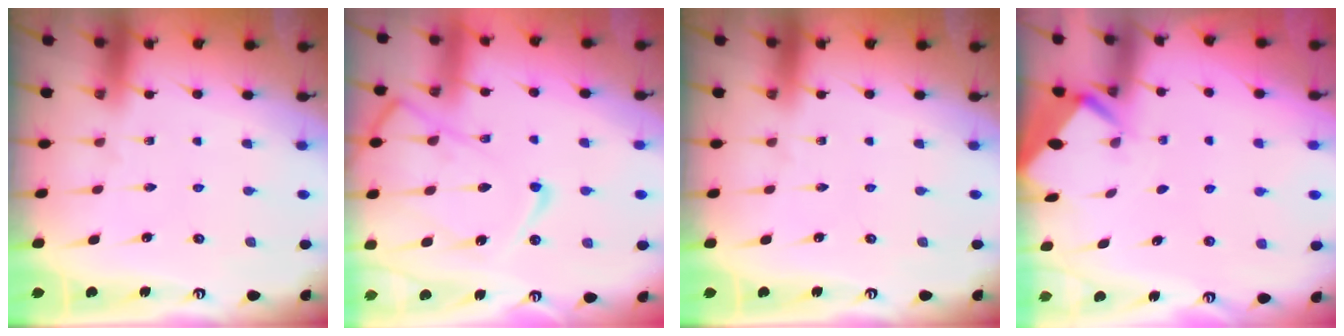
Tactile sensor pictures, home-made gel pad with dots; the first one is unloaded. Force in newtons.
{"total": 13.4, "press": 13.3, "slide": 1.6}
{"total": 0.0}
{"total": 2.9, "press": 2.9, "slide": 0.4}